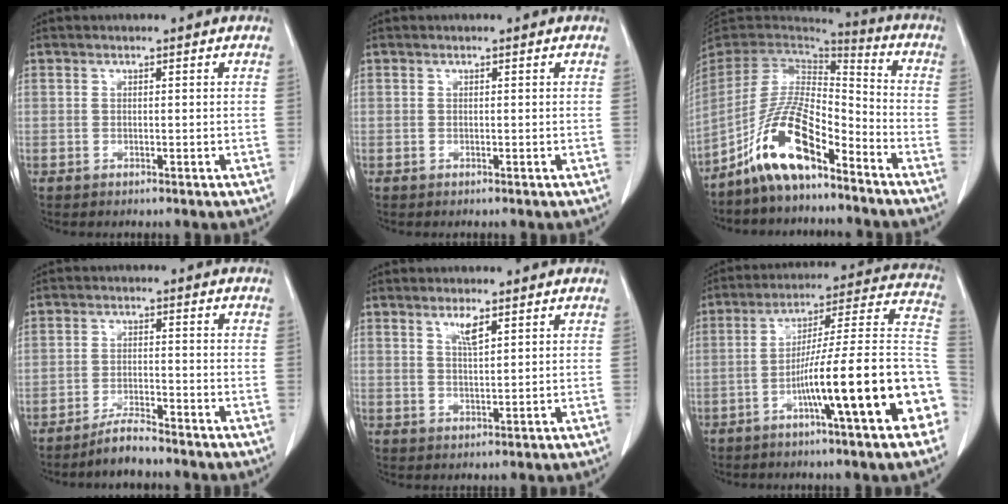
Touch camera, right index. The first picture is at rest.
{"total": 0.0}
{"total": 13.2, "force": [-8.4, 3.4, 9.5], "torque": [-0.196, 0.010, -0.159]}
{"total": 4.1, "force": [-3.8, 0.5, 1.6], "torque": [-0.031, -0.008, -0.070]}
{"total": 2.8, "force": [1.7, 0.3, 2.1], "torque": [-0.044, -0.002, 0.034]}
{"total": 21.0, "force": [-7.2, 0.9, 19.7], "torque": [-0.214, 0.024, -0.109]}